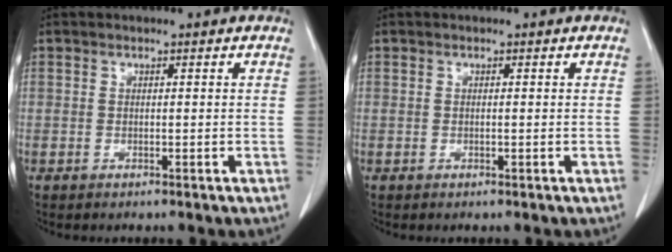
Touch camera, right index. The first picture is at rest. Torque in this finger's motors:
{"motor_torque": [0.12, -0.07, 0.00, -0.01]}